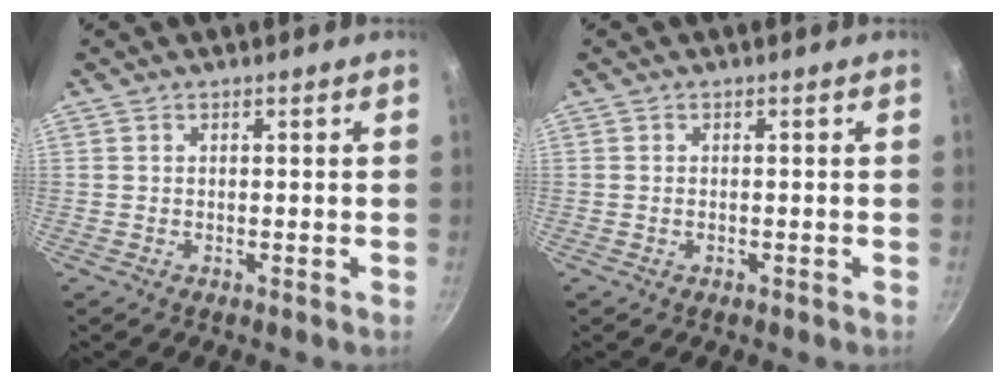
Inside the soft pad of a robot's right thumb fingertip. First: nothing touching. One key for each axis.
{"total": 0.6, "fx": -0.2, "fy": 0.4, "fz": 0.4, "tx": -0.007, "ty": 0.002, "tz": -0.003}